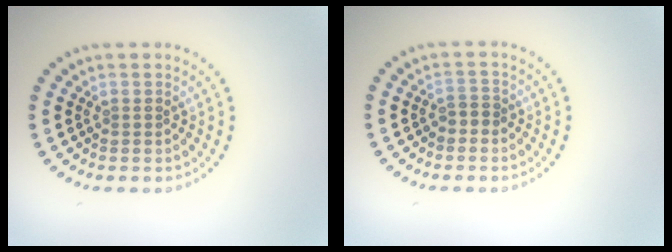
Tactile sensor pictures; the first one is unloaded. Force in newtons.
{"total": 1.2, "press": 1.1, "slide": 0.5}